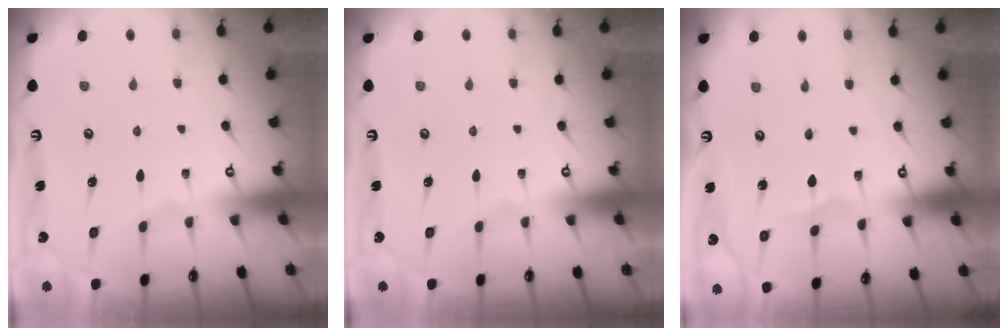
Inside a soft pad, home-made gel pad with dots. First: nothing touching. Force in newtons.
{"total": 0.0}
{"total": 1.1, "press": 1.1, "slide": 0.2}